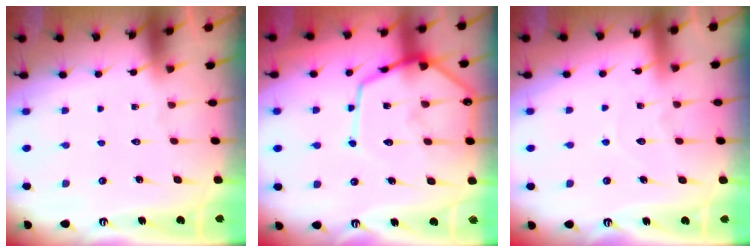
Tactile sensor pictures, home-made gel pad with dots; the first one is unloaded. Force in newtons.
{"total": 15.5, "press": 15.4, "slide": 1.3}
{"total": 5.8, "press": 5.8, "slide": 0.2}